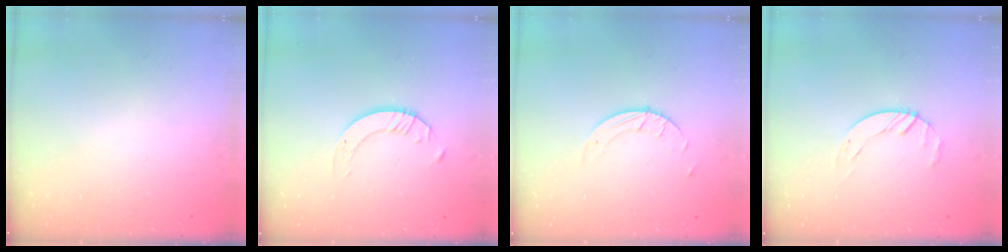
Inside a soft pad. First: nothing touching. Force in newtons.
{"total": 2.3, "press": 2.3, "slide": 0.2}
{"total": 1.9, "press": 1.9, "slide": 0.1}
{"total": 1.8, "press": 1.7, "slide": 0.3}